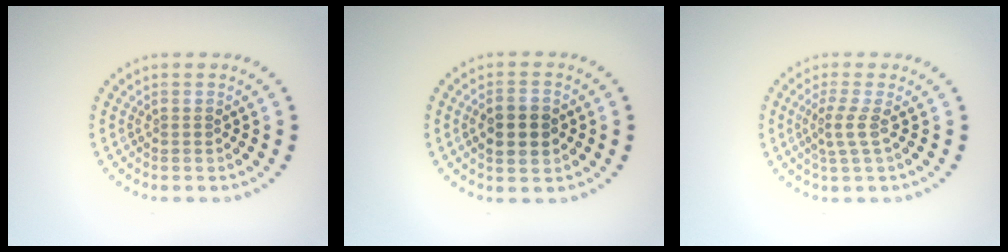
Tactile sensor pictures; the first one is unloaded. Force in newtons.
{"total": 3.6, "press": 3.6, "slide": 0.1}
{"total": 2.1, "press": 1.4, "slide": 1.5}